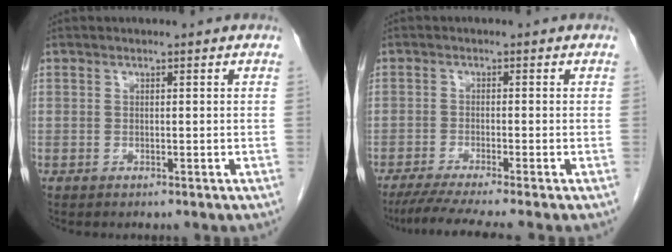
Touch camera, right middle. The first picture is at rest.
{"total": 7.5, "force": [-6.2, -1.1, 4.1], "torque": [-0.056, -0.022, -0.100]}